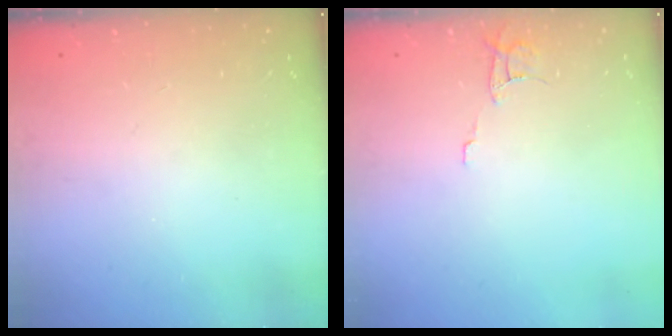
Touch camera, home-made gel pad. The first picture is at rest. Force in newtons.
{"total": 6.1, "press": 6.1, "slide": 0.4}